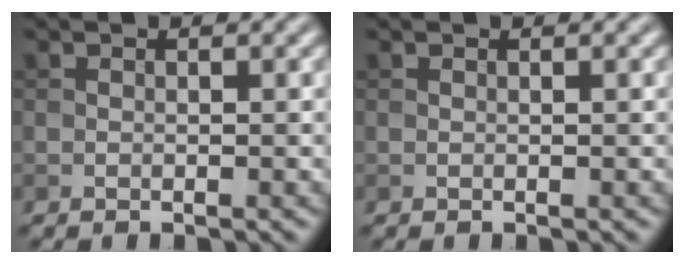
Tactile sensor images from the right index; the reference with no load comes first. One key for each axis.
{"total": 0.0}